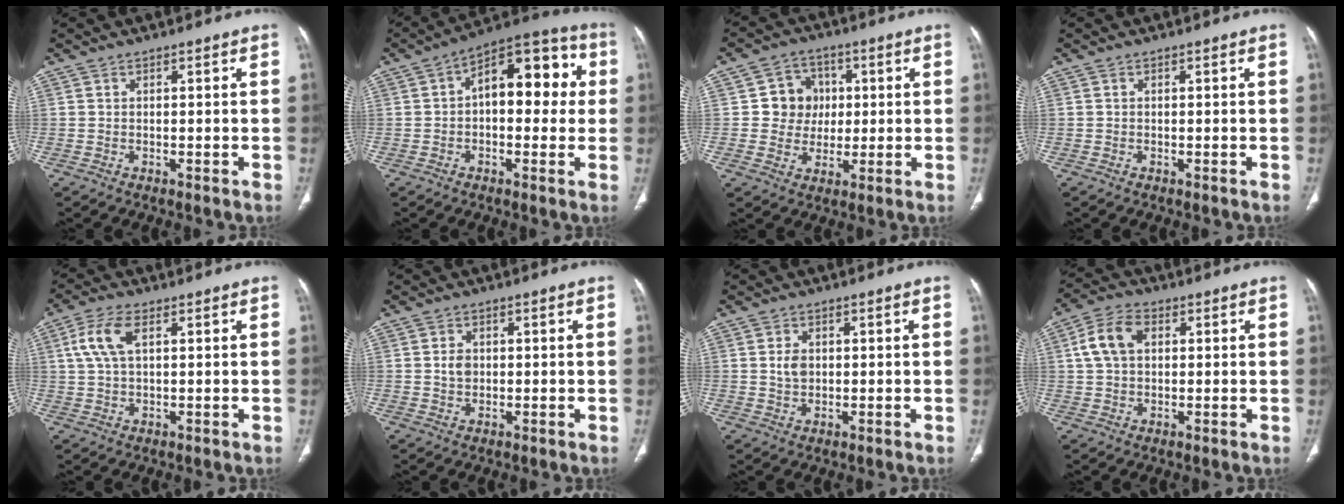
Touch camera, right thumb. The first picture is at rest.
{"total": 15.4, "force": [1.8, 8.4, 12.7], "torque": [-0.131, 0.043, 0.018]}
{"total": 8.1, "force": [1.0, 7.6, 2.5], "torque": [0.010, 0.010, 0.013]}
{"total": 0.0}
{"total": 6.6, "force": [2.1, 3.2, 5.4], "torque": [-0.127, 0.012, 0.042]}
{"total": 2.6, "force": [0.2, 2.0, 1.6], "torque": [-0.021, 0.001, 0.005]}
{"total": 3.0, "force": [0.4, 2.2, 2.0], "torque": [-0.028, 0.000, 0.010]}
{"total": 7.8, "force": [1.8, 5.2, 5.4], "torque": [-0.105, 0.017, 0.030]}